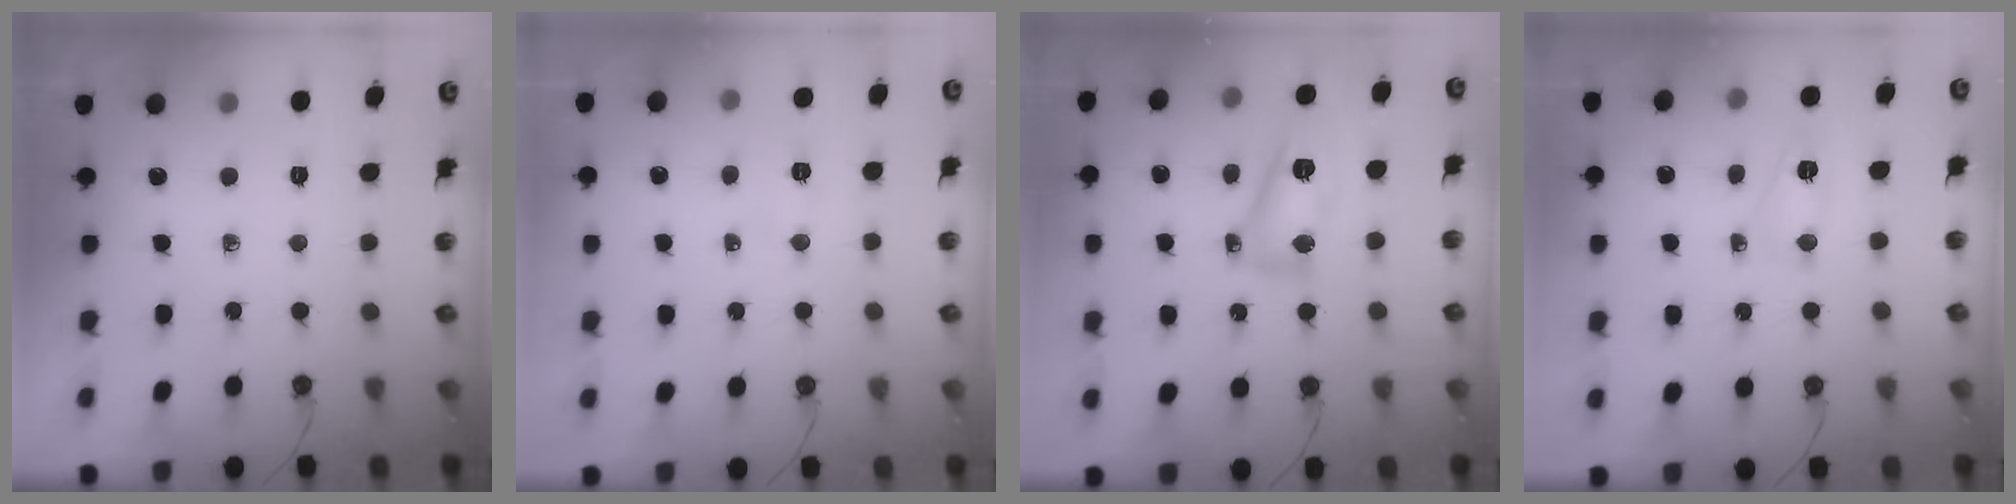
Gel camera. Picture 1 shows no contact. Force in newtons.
{"total": 4.7, "press": 4.7, "slide": 0.6}
{"total": 12.9, "press": 12.8, "slide": 1.2}
{"total": 5.3, "press": 5.3, "slide": 0.4}